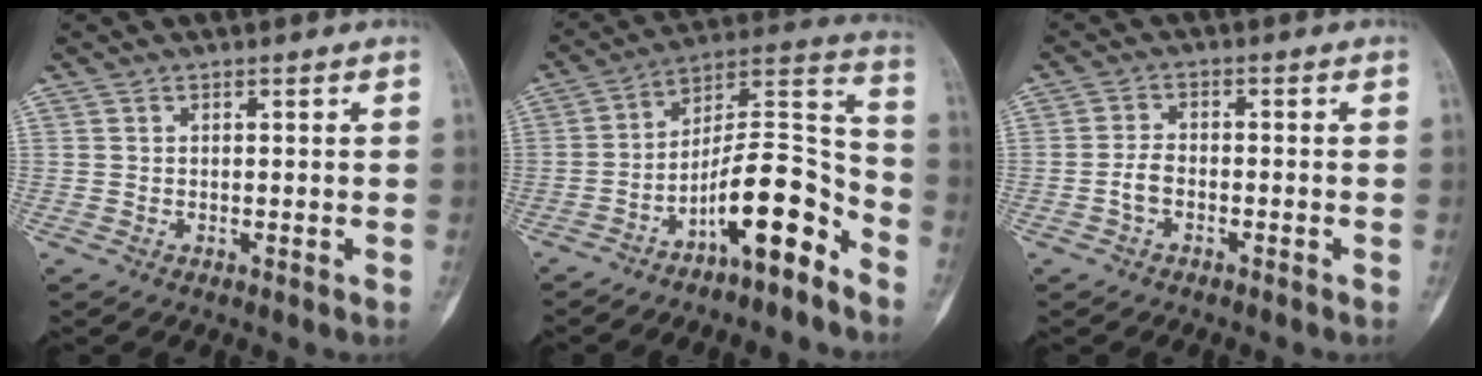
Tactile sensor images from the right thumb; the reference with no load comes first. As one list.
[{"total": 14.8, "force": [-8.8, 4.4, 11.1], "torque": [-0.165, 0.106, -0.147]}, {"total": 2.9, "force": [-1.3, 1.7, 2.0], "torque": [-0.040, 0.014, -0.028]}]